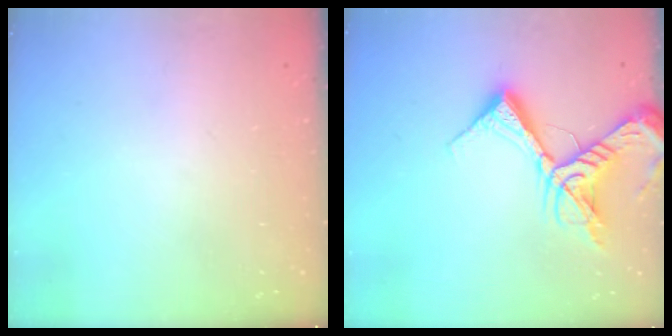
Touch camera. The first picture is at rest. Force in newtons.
{"total": 14.6, "press": 14.5, "slide": 1.6}